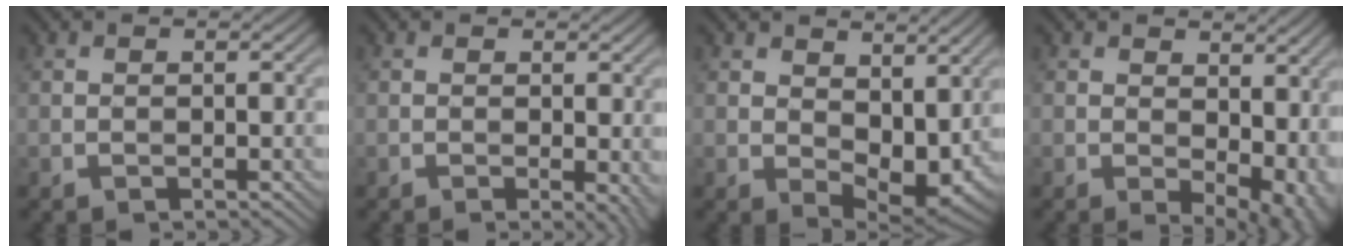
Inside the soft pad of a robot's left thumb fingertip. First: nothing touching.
{"total": 2.3, "force": [-0.3, 0.6, 2.2], "torque": [-0.030, -0.004, -0.006]}
{"total": 9.1, "force": [2.6, 5.3, 6.9], "torque": [-0.120, -0.016, 0.053]}
{"total": 10.4, "force": [0.6, 6.3, 8.3], "torque": [-0.095, -0.019, 0.038]}